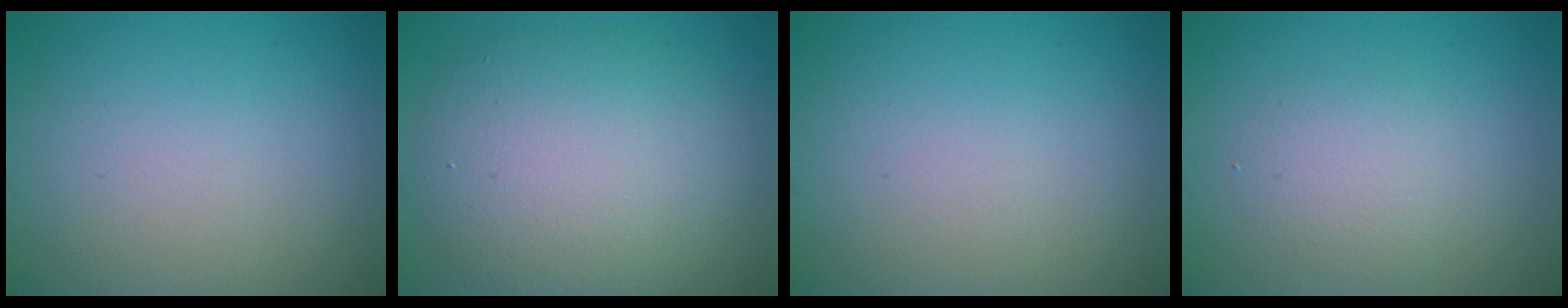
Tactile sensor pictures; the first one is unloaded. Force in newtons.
{"total": 8.0, "press": 8.0, "slide": 0.5}
{"total": 0.0}
{"total": 2.4, "press": 2.4, "slide": 0.1}